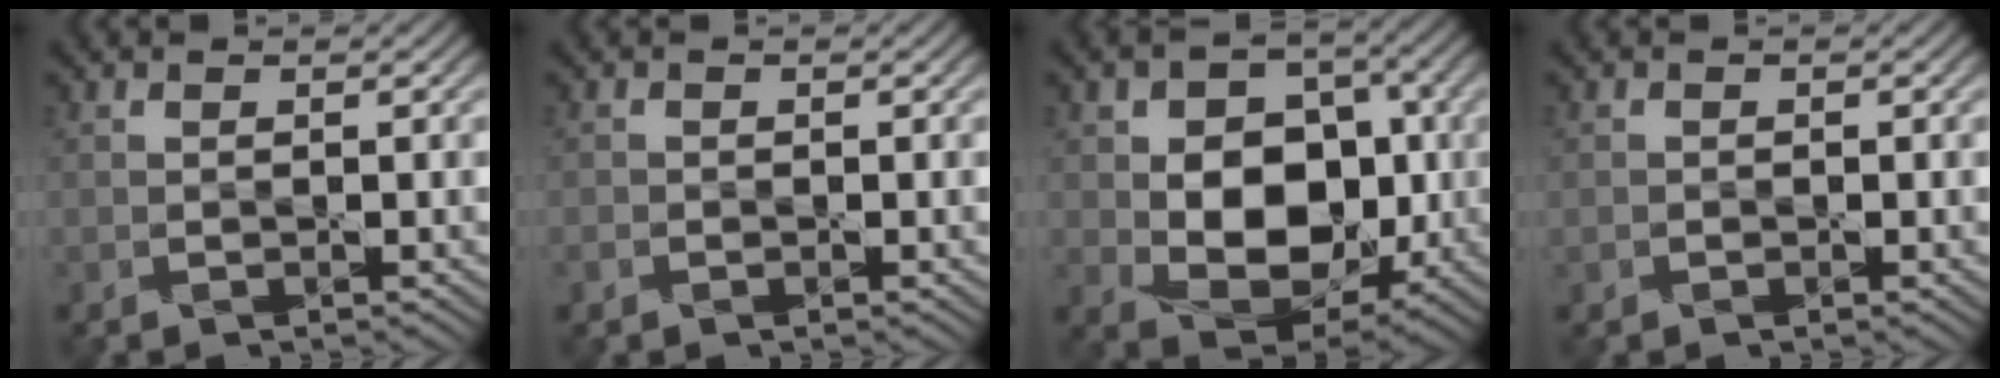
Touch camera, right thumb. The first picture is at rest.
{"total": 1.0, "force": [-0.6, 0.7, 0.4], "torque": [-0.008, -0.003, -0.013]}
{"total": 12.1, "force": [-0.4, 8.6, 8.5], "torque": [-0.153, -0.008, -0.008]}
{"total": 0.6, "force": [-0.3, 0.5, 0.2], "torque": [-0.002, -0.003, -0.006]}